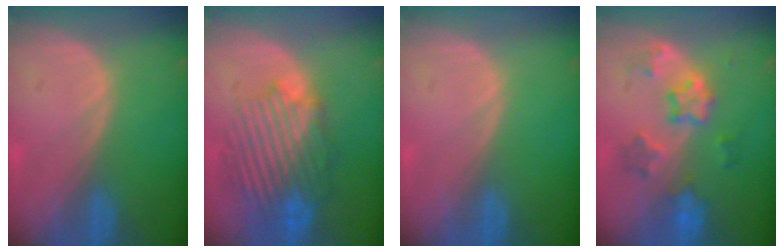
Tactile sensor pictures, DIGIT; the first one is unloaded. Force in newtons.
{"total": 10.2, "press": 9.7, "slide": 3.4}
{"total": 0.0}
{"total": 6.4, "press": 6.1, "slide": 1.7}